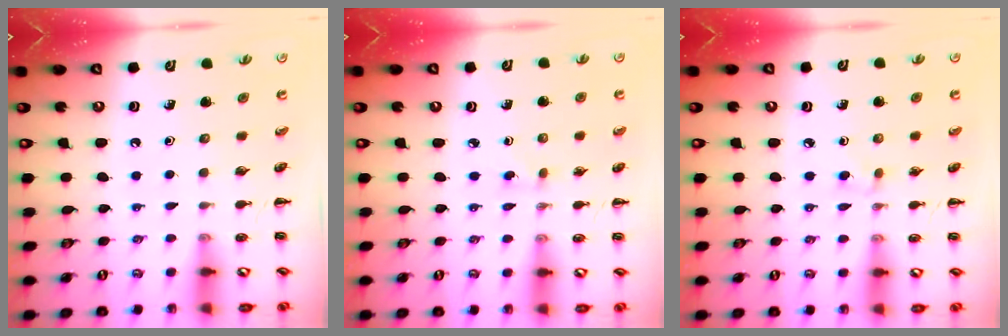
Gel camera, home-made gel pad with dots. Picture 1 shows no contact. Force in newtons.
{"total": 3.0, "press": 2.8, "slide": 1.1}
{"total": 1.8, "press": 1.6, "slide": 0.8}